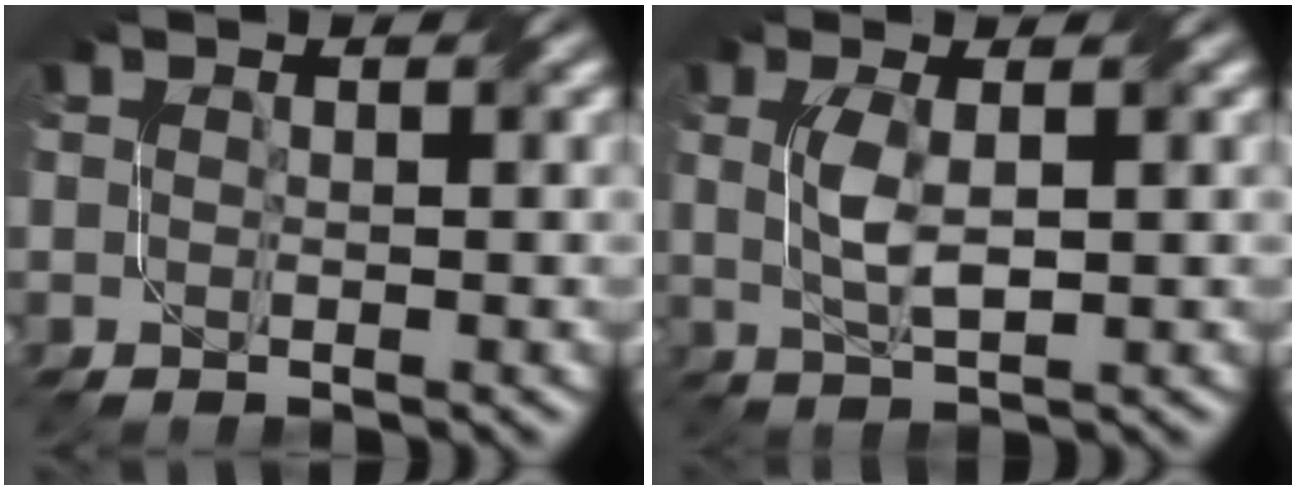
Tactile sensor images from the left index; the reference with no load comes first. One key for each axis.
{"total": 3.0, "fx": 0.5, "fy": 0.8, "fz": 2.8, "tx": -0.066, "ty": 0.002, "tz": 0.014}